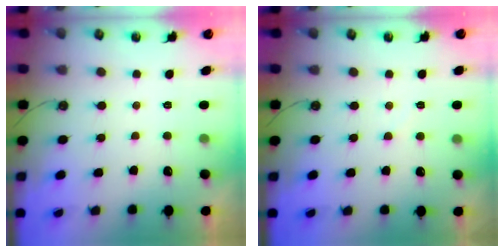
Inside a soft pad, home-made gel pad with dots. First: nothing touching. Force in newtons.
{"total": 3.3, "press": 3.2, "slide": 0.5}